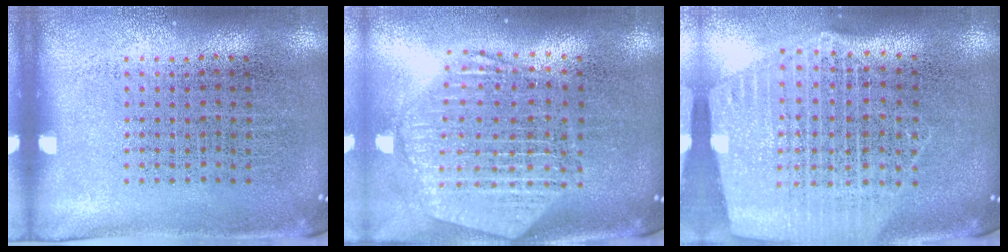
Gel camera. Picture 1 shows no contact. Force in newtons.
{"total": 2.7, "press": 2.2, "slide": 1.5}
{"total": 2.6, "press": 2.2, "slide": 1.4}